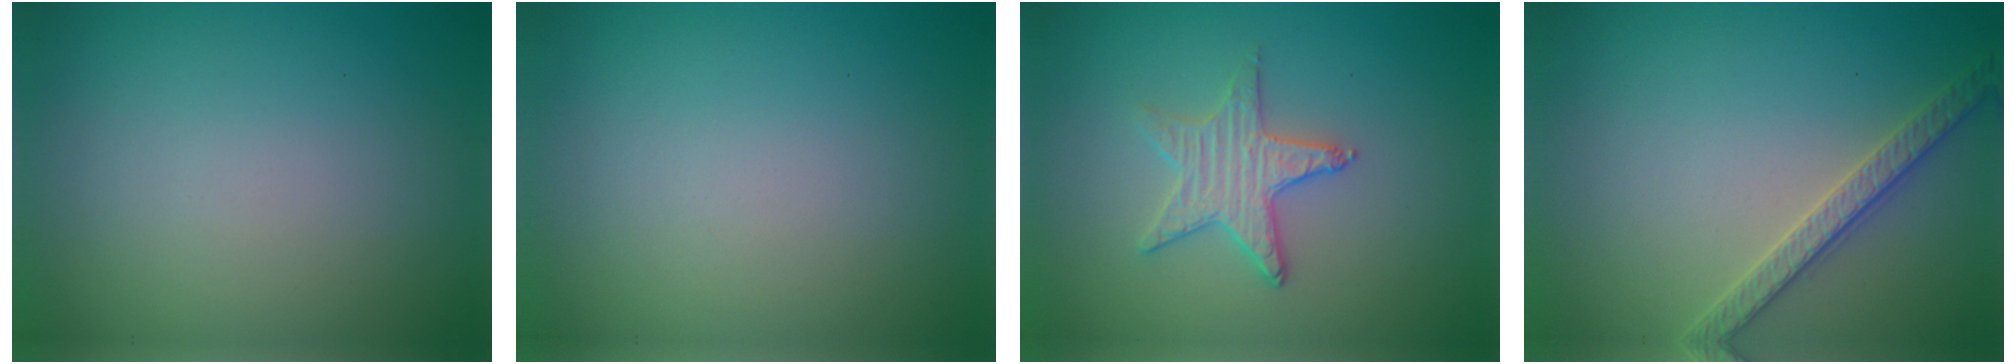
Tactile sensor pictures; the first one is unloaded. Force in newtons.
{"total": 0.0}
{"total": 2.8, "press": 2.8, "slide": 0.4}
{"total": 2.6, "press": 2.5, "slide": 0.5}